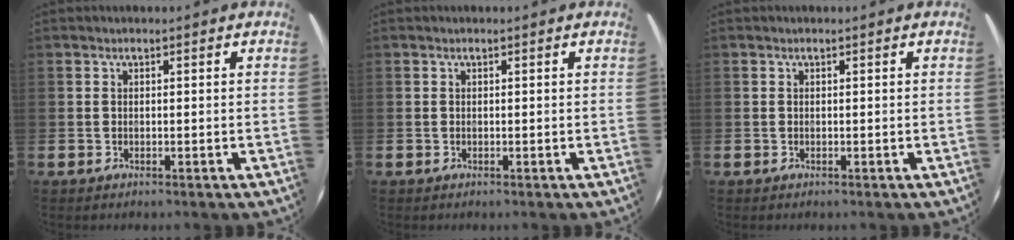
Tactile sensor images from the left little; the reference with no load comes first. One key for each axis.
{"total": 0.0}
{"total": 0.0}